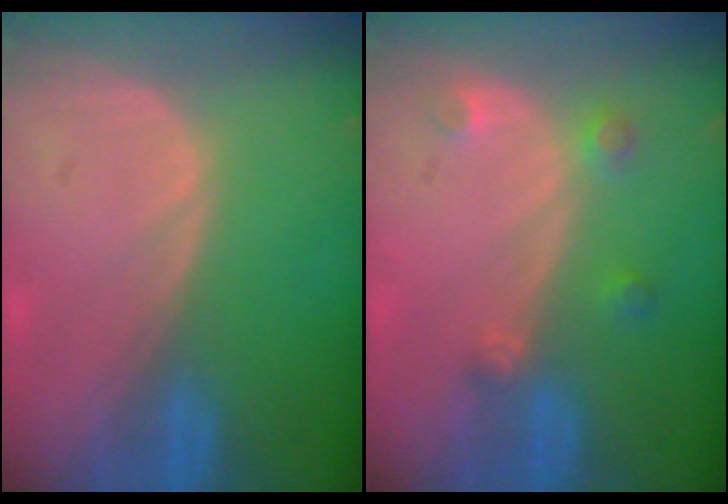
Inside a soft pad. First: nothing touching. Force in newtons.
{"total": 2.8, "press": 2.7, "slide": 0.7}